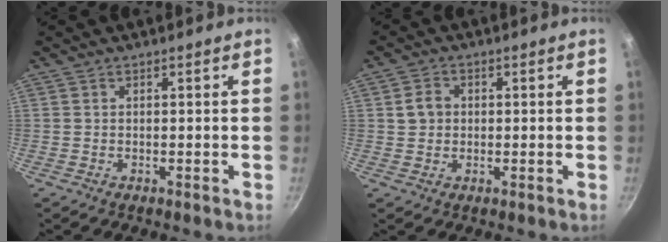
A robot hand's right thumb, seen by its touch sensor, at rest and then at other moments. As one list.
[{"total": 3.5, "force": [0.4, 3.0, 1.7], "torque": [-0.021, 0.005, 0.006]}]